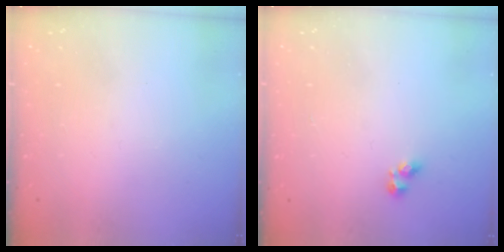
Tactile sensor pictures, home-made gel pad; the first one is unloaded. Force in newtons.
{"total": 2.7, "press": 2.7, "slide": 0.3}